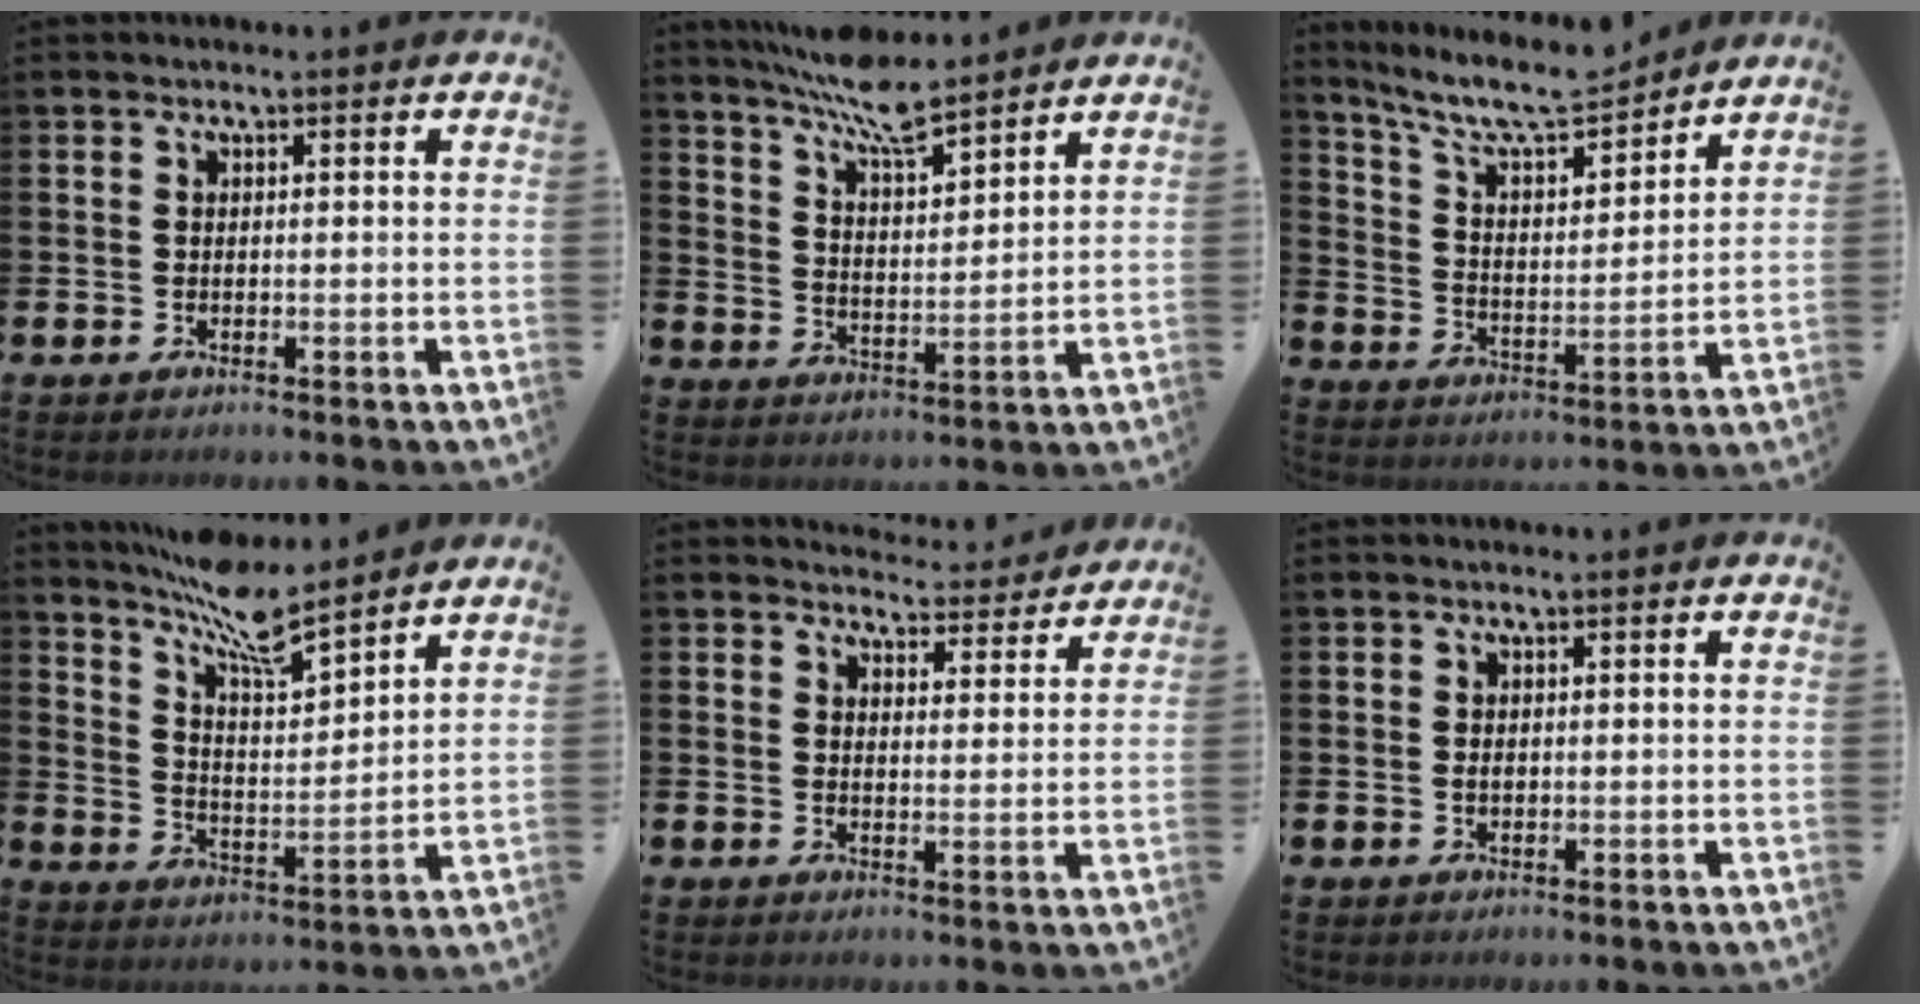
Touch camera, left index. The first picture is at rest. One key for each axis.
{"total": 8.1, "fx": 7.5, "fy": 0.9, "fz": 2.9, "tx": -0.085, "ty": -0.039, "tz": 0.136}
{"total": 9.3, "fx": 8.5, "fy": 1.8, "fz": 3.4, "tx": -0.097, "ty": -0.052, "tz": 0.150}
{"total": 9.4, "fx": 8.6, "fy": 1.2, "fz": 3.7, "tx": -0.098, "ty": -0.051, "tz": 0.153}
{"total": 4.0, "fx": 3.9, "fy": 0.8, "fz": 0.1, "tx": -0.004, "ty": -0.031, "tz": 0.068}
{"total": 0.7, "fx": 0.1, "fy": 0.5, "fz": 0.6, "tx": -0.011, "ty": 0.003, "tz": 0.000}